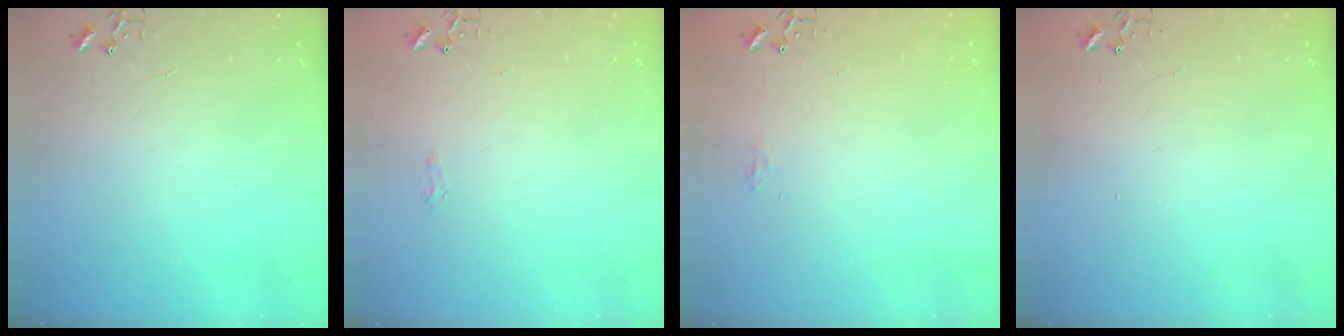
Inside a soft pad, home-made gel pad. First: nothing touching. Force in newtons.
{"total": 4.8, "press": 4.8, "slide": 0.7}
{"total": 6.8, "press": 6.8, "slide": 0.7}
{"total": 1.4, "press": 1.4, "slide": 0.3}